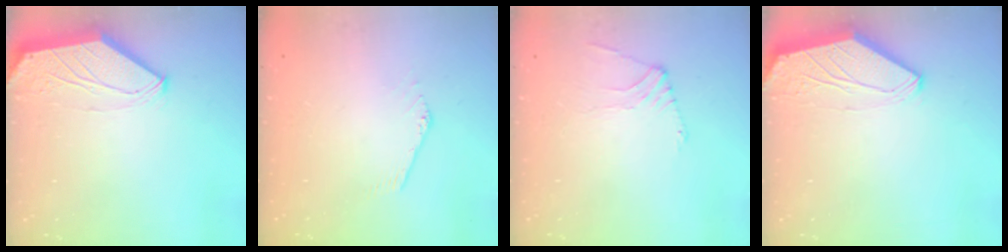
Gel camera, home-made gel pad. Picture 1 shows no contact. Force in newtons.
{"total": 1.6, "press": 1.6, "slide": 0.0}
{"total": 0.7, "press": 0.6, "slide": 0.3}
{"total": 0.0}